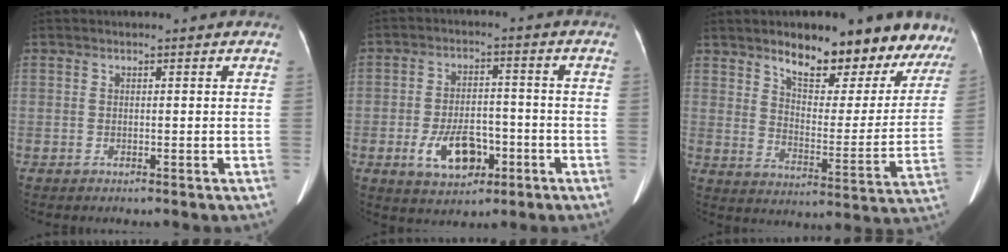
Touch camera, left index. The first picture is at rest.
{"total": 8.2, "force": [-3.4, 4.5, 5.9], "torque": [-0.111, 0.004, -0.051]}
{"total": 19.1, "force": [15.8, 5.9, 9.0], "torque": [-0.096, -0.023, 0.202]}